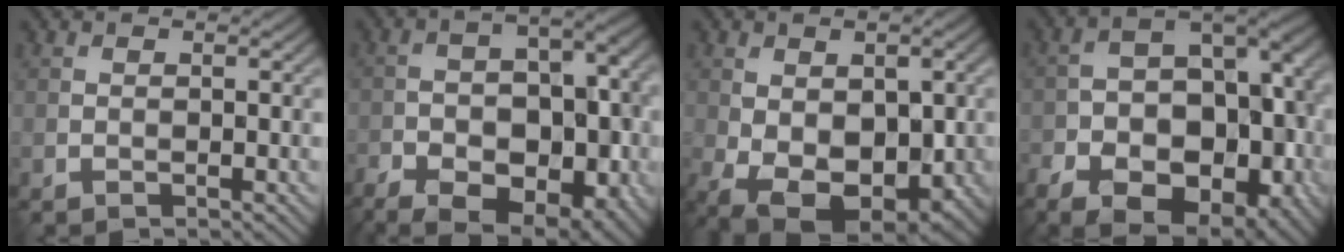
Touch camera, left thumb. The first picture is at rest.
{"total": 14.3, "force": [-6.6, 7.4, 10.3], "torque": [-0.161, -0.012, -0.087]}
{"total": 11.4, "force": [-2.7, 6.8, 8.7], "torque": [-0.160, -0.034, -0.024]}
{"total": 15.5, "force": [-6.9, 9.4, 10.3], "torque": [-0.166, -0.026, -0.109]}